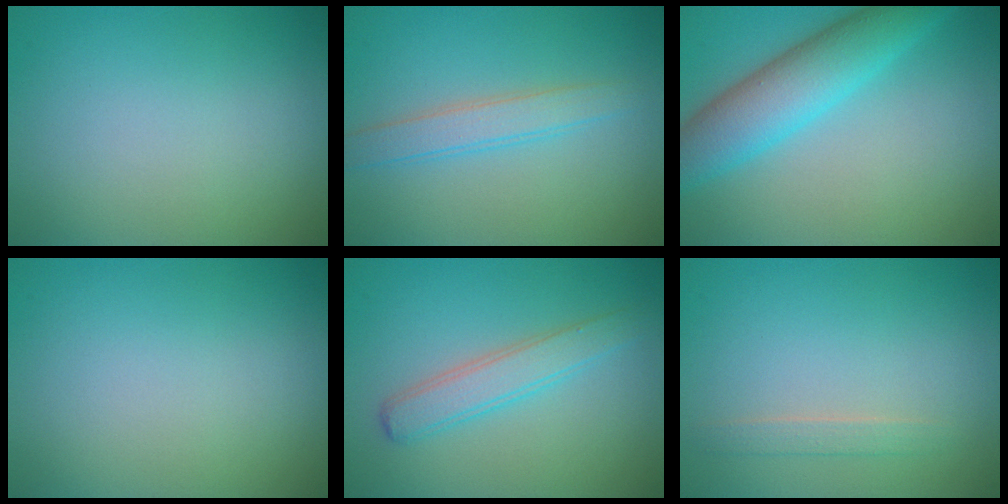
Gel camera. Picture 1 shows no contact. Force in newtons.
{"total": 2.5, "press": 2.5, "slide": 0.0}
{"total": 6.3, "press": 6.3, "slide": 0.0}
{"total": 0.0}
{"total": 2.9, "press": 2.9, "slide": 0.0}
{"total": 1.2, "press": 1.2, "slide": 0.1}